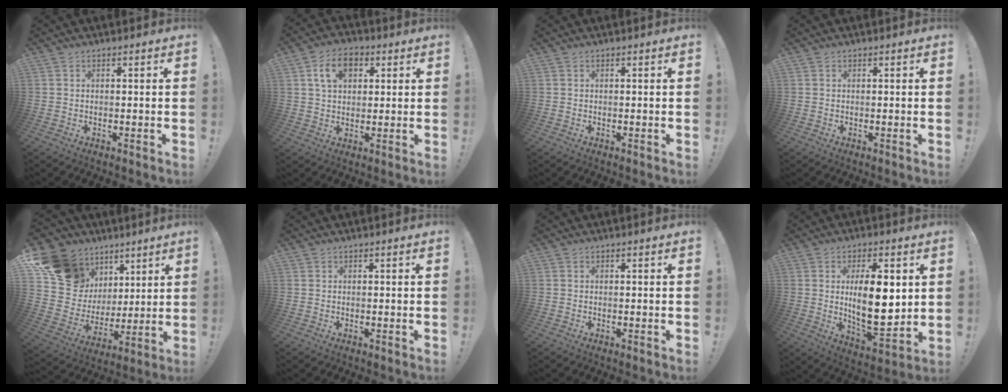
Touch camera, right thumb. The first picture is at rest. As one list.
[{"total": 10.0, "force": [3.8, 6.7, 6.3], "torque": [-0.101, 0.010, 0.074]}, {"total": 0.0}, {"total": 0.0}, {"total": 18.5, "force": [9.9, 14.0, 7.0], "torque": [-0.112, -0.058, 0.215]}, {"total": 0.0}, {"total": 0.0}, {"total": 16.6, "force": [2.6, 6.6, 15.0], "torque": [-0.250, -0.017, 0.034]}]